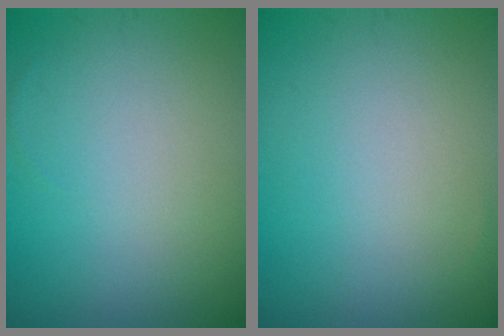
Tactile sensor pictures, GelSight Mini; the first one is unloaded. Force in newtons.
{"total": 0.0}